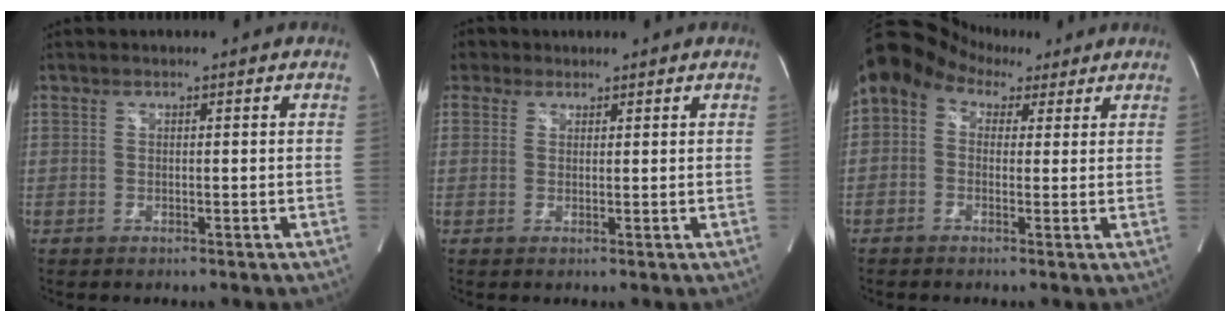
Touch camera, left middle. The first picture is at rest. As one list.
[{"total": 2.5, "force": [1.7, 1.9, -0.2], "torque": [0.004, 0.014, 0.027]}, {"total": 8.4, "force": [4.4, 5.8, 4.3], "torque": [-0.080, 0.061, 0.069]}]